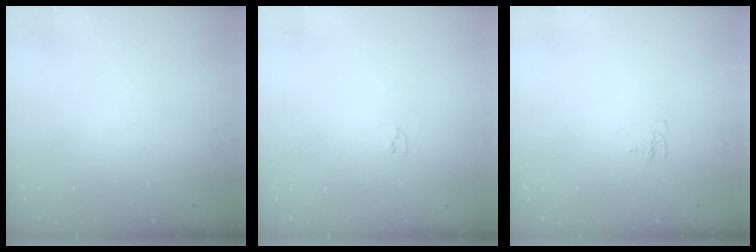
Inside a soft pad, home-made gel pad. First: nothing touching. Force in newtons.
{"total": 2.0, "press": 2.0, "slide": 0.3}
{"total": 3.7, "press": 3.6, "slide": 0.6}